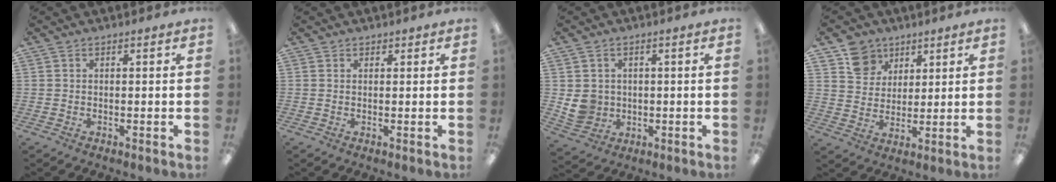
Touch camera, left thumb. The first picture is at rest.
{"total": 0.8, "force": [0.6, 0.5, 0.0], "torque": [0.007, -0.003, 0.010]}
{"total": 5.7, "force": [0.8, 5.3, 1.9], "torque": [-0.036, 0.006, 0.019]}
{"total": 8.7, "force": [5.5, 6.6, 1.2], "torque": [-0.027, -0.022, 0.106]}